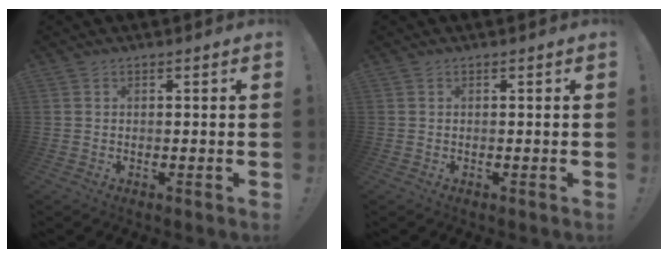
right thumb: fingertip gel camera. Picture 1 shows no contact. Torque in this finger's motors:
{"motor_torque": [-0.02, -0.02, -0.07, 0.00, 0.01]}